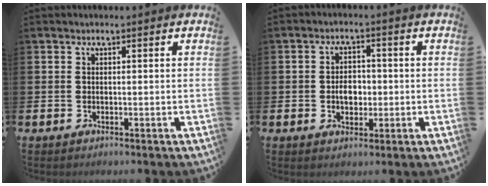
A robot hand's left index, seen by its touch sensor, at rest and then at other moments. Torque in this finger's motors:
{"motor_torque": [0.85, 0.13, 0.12, 0.09]}